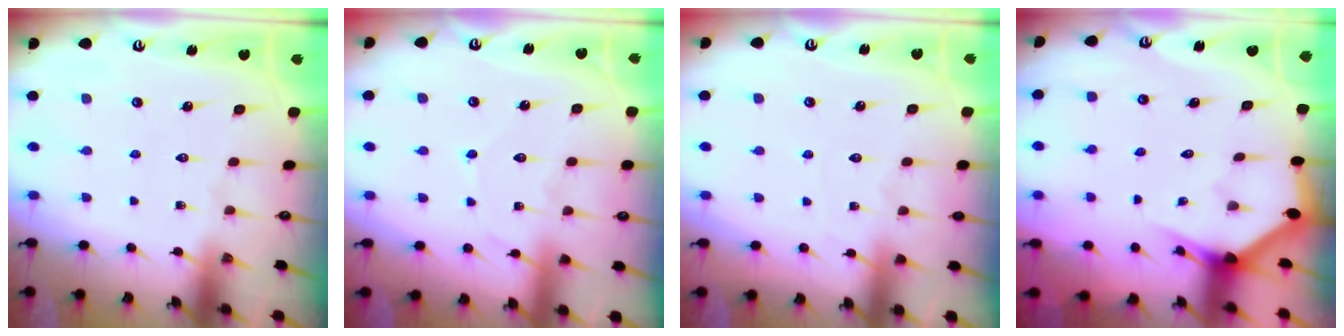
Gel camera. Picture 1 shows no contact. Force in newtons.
{"total": 5.3, "press": 5.2, "slide": 0.5}
{"total": 2.9, "press": 2.9, "slide": 0.4}
{"total": 2.9, "press": 2.9, "slide": 0.1}